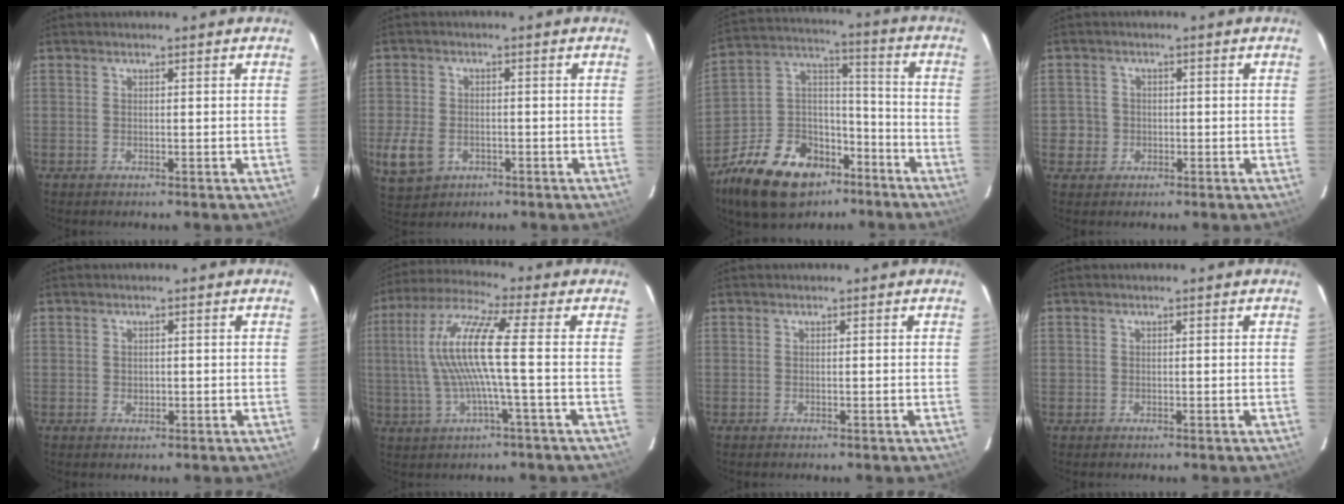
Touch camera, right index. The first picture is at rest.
{"total": 7.9, "force": [-2.7, 6.1, 4.3], "torque": [-0.114, -0.005, -0.042]}
{"total": 21.8, "force": [-13.6, 13.4, 10.6], "torque": [-0.234, 0.048, -0.213]}
{"total": 3.5, "force": [-0.9, 3.4, 0.3], "torque": [-0.005, 0.015, -0.014]}
{"total": 1.1, "force": [0.0, 1.0, 0.4], "torque": [-0.003, 0.002, 0.001]}
{"total": 11.9, "force": [-0.2, 0.0, 11.9], "torque": [-0.238, 0.007, -0.005]}
{"total": 0.0}
{"total": 0.6, "force": [-0.2, 0.6, 0.0], "torque": [0.000, 0.000, -0.003]}